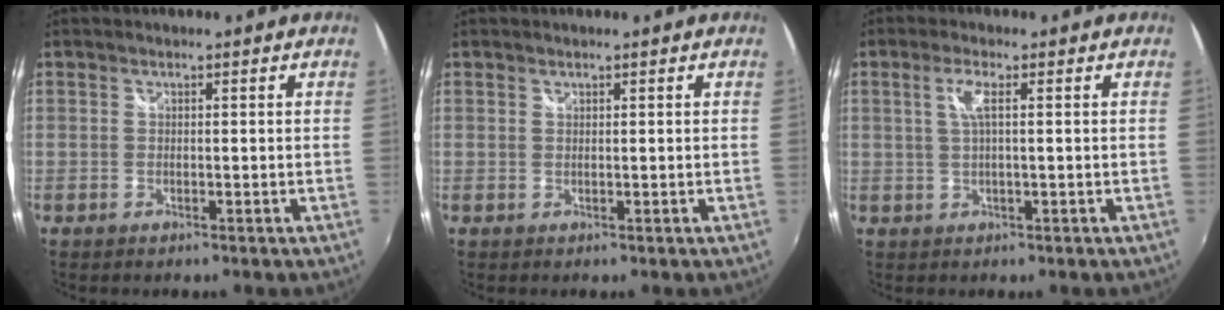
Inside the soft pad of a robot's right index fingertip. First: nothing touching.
{"total": 0.0}
{"total": 3.1, "force": [0.6, 0.1, 3.1], "torque": [-0.061, 0.003, 0.011]}